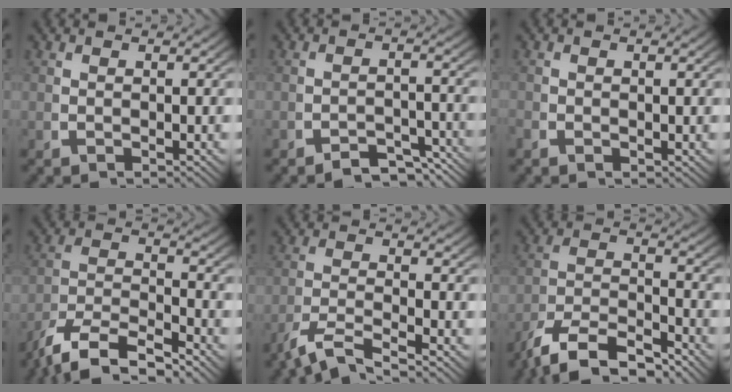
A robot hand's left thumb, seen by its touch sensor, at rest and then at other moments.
{"total": 4.8, "force": [-4.0, 1.6, 2.1], "torque": [-0.020, -0.014, -0.064]}
{"total": 0.7, "force": [-0.2, 0.7, 0.1], "torque": [-0.005, -0.007, -0.005]}
{"total": 8.8, "force": [-5.0, 5.2, 5.0], "torque": [-0.104, -0.038, -0.072]}
{"total": 5.2, "force": [-3.8, 1.9, 3.0], "torque": [-0.063, -0.016, -0.062]}
{"total": 9.0, "force": [-6.4, 4.6, 4.5], "torque": [-0.086, -0.035, -0.093]}